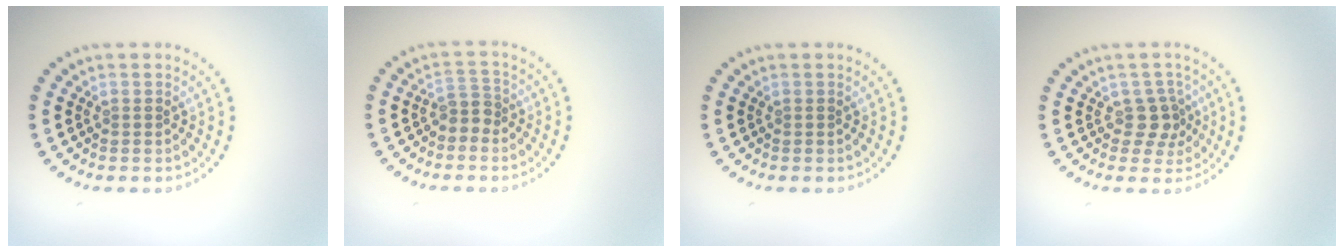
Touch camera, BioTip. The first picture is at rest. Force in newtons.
{"total": 1.9, "press": 1.4, "slide": 1.2}
{"total": 0.0}
{"total": 2.3, "press": 1.9, "slide": 1.3}